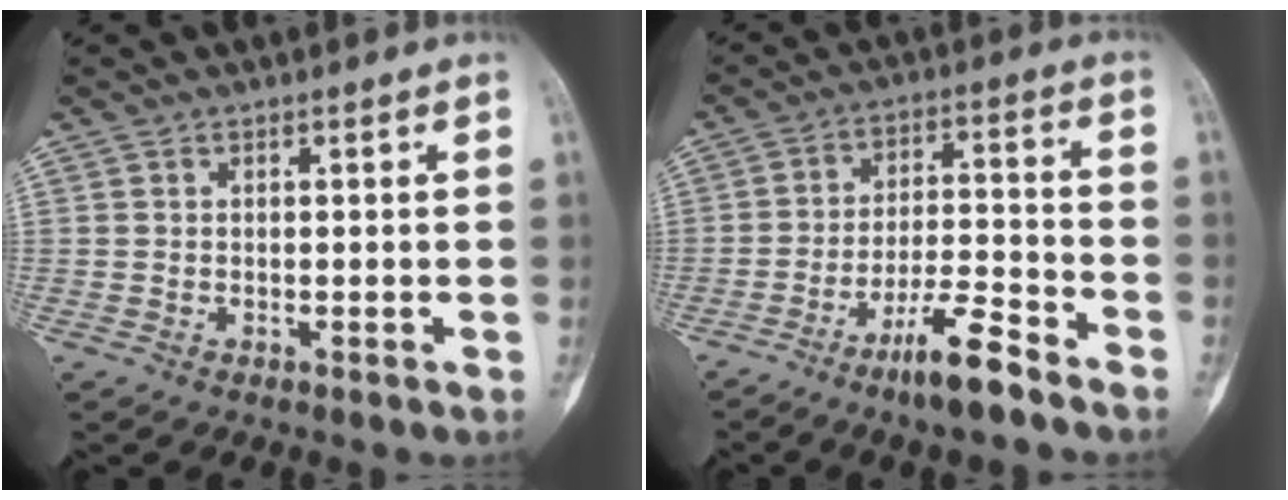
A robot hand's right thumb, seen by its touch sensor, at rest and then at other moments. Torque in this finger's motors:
{"motor_torque": [2.51, 1.53, 1.13, -1.65, 0.25]}